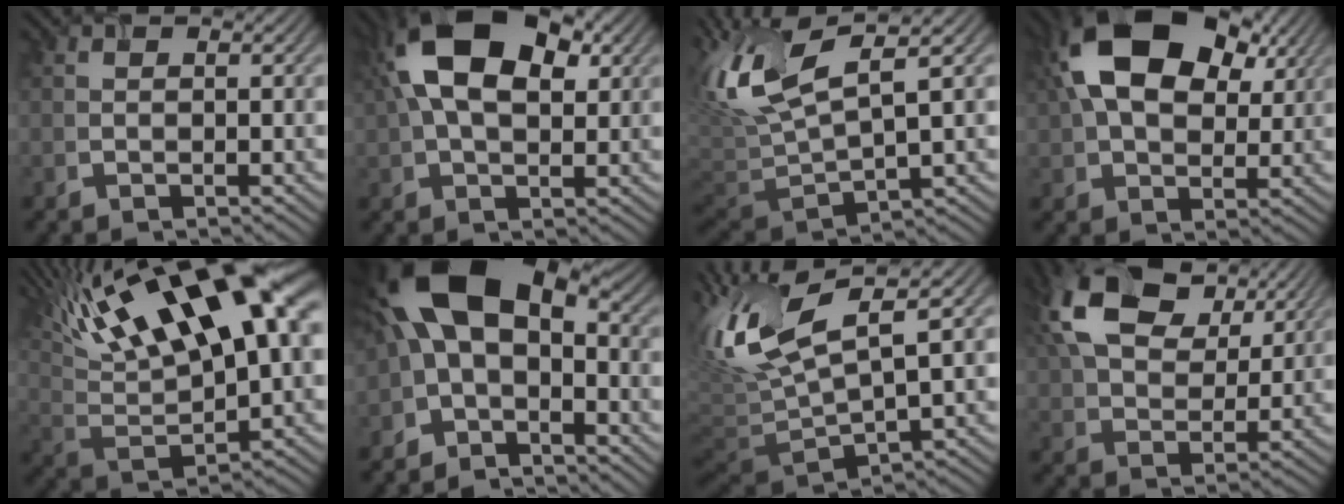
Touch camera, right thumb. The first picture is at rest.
{"total": 14.3, "force": [4.3, 8.2, 10.9], "torque": [-0.209, 0.030, 0.060]}
{"total": 11.9, "force": [3.3, 4.3, 10.6], "torque": [-0.254, 0.010, 0.063]}
{"total": 17.1, "force": [6.0, 10.5, 12.2], "torque": [-0.241, 0.028, 0.097]}
{"total": 20.6, "force": [10.2, 7.2, 16.5], "torque": [-0.310, 0.050, 0.178]}
{"total": 13.9, "force": [-0.3, 8.2, 11.1], "torque": [-0.221, -0.001, -0.016]}
{"total": 14.5, "force": [2.8, 5.4, 13.1], "torque": [-0.308, 0.009, 0.057]}
{"total": 15.4, "force": [7.5, 8.9, 10.1], "torque": [-0.221, 0.021, 0.135]}